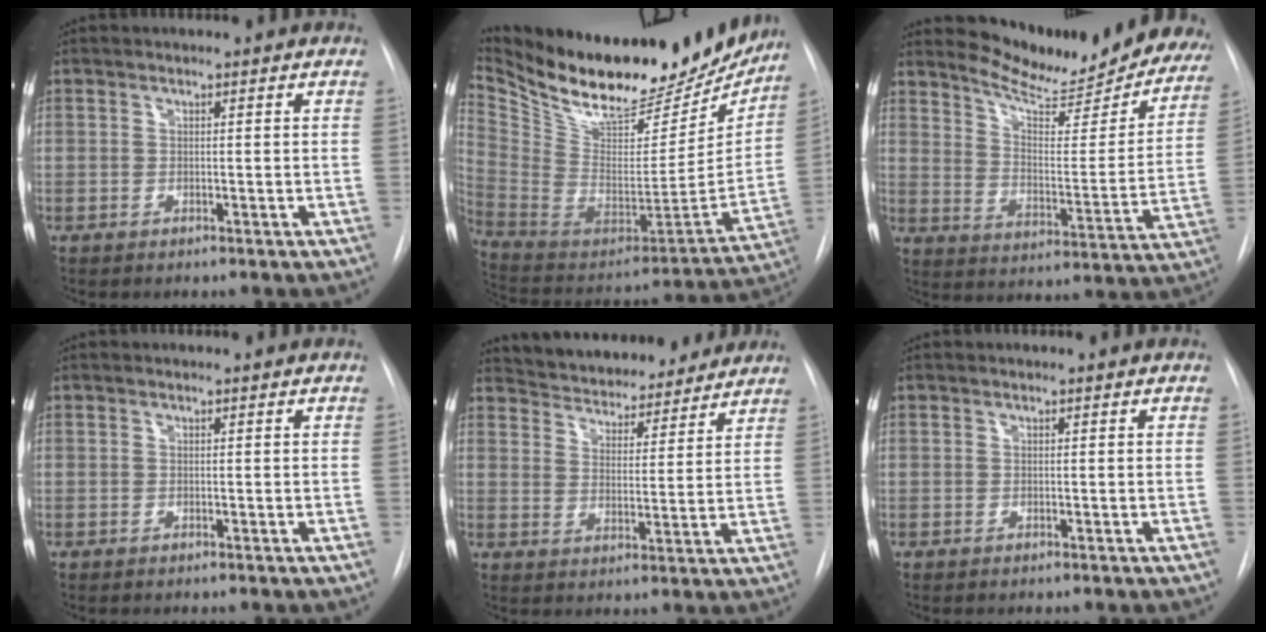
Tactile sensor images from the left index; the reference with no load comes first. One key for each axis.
{"total": 30.5, "fx": 24.9, "fy": 11.5, "fz": 13.5, "tx": -0.242, "ty": -0.027, "tz": 0.369}
{"total": 19.9, "fx": 18.4, "fy": 3.9, "fz": 6.3, "tx": -0.084, "ty": -0.072, "tz": 0.237}
{"total": 0.0}
{"total": 16.1, "fx": 15.1, "fy": 4.2, "fz": 3.8, "tx": -0.050, "ty": 0.000, "tz": 0.210}
{"total": 0.0}